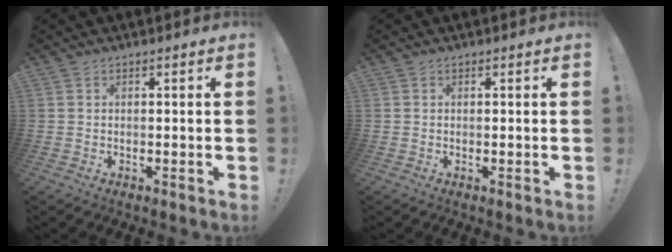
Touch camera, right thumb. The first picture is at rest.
{"total": 0.0}